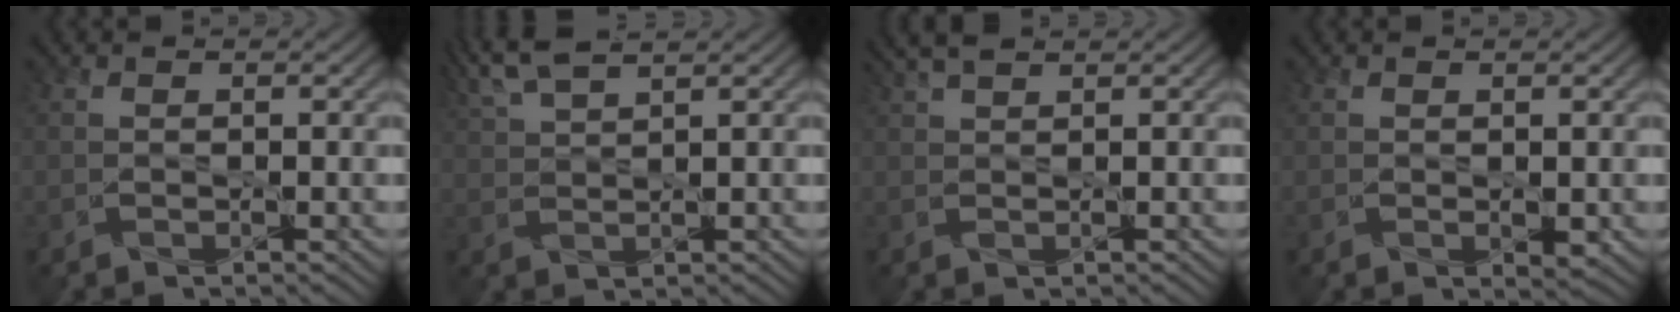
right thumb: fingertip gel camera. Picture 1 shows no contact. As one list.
[{"total": 5.5, "force": [4.2, 1.1, 3.4], "torque": [-0.080, 0.021, 0.080]}, {"total": 2.8, "force": [2.1, 0.6, 1.7], "torque": [-0.045, 0.015, 0.048]}, {"total": 0.9, "force": [0.0, 0.6, 0.7], "torque": [-0.013, -0.005, 0.005]}]